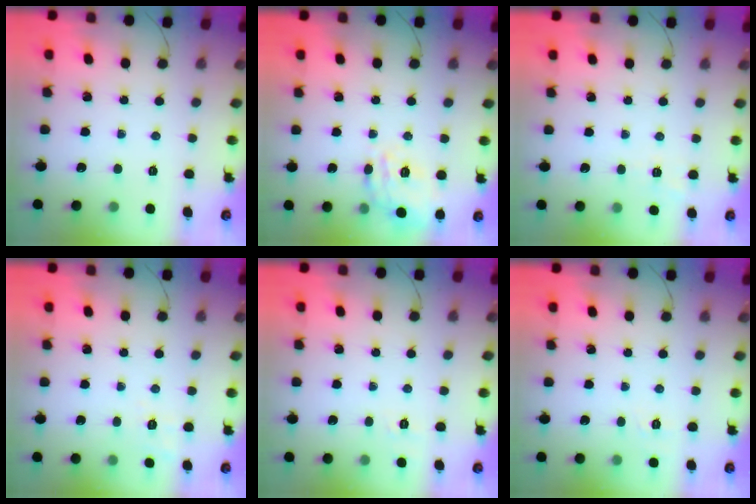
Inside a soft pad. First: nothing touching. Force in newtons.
{"total": 13.7, "press": 13.7, "slide": 0.6}
{"total": 2.0, "press": 1.3, "slide": 1.5}
{"total": 3.3, "press": 2.7, "slide": 1.9}
{"total": 3.5, "press": 3.2, "slide": 1.5}
{"total": 3.6, "press": 3.2, "slide": 1.7}